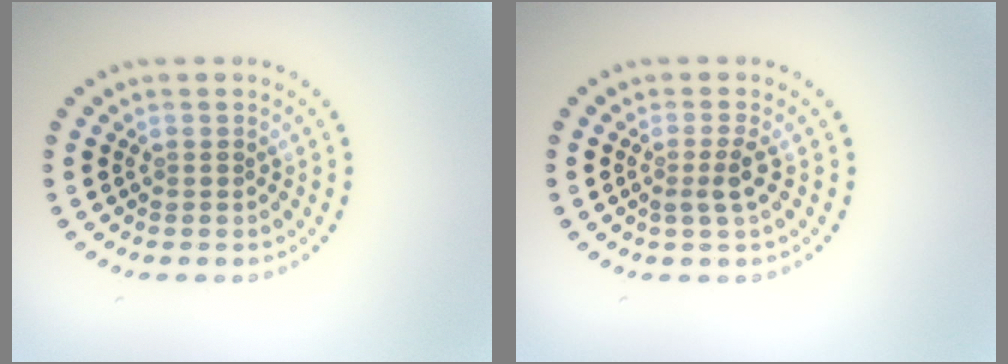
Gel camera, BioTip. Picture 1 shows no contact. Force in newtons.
{"total": 1.8, "press": 1.3, "slide": 1.2}